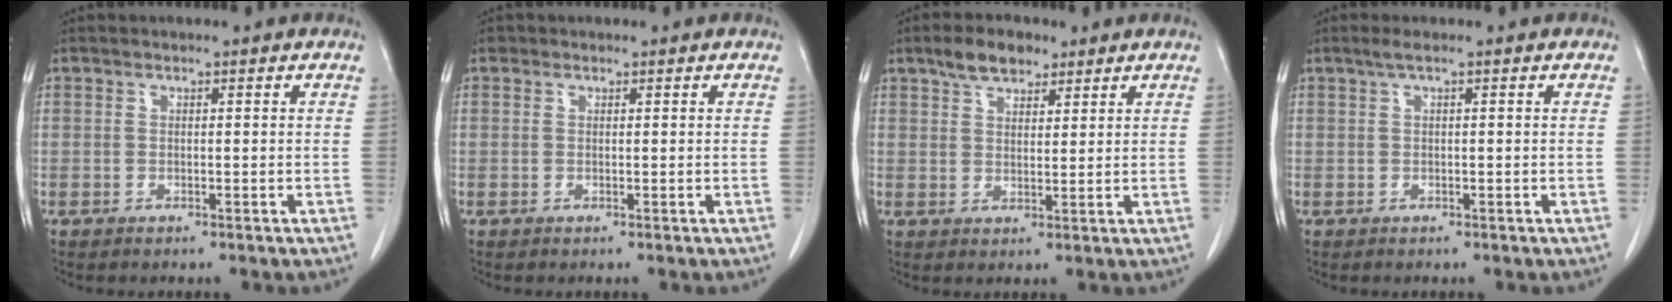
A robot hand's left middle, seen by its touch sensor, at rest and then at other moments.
{"total": 0.0}
{"total": 5.1, "force": [3.6, 2.5, 2.5], "torque": [-0.045, 0.012, 0.065]}
{"total": 1.1, "force": [0.6, -0.1, 1.0], "torque": [-0.023, 0.012, 0.012]}